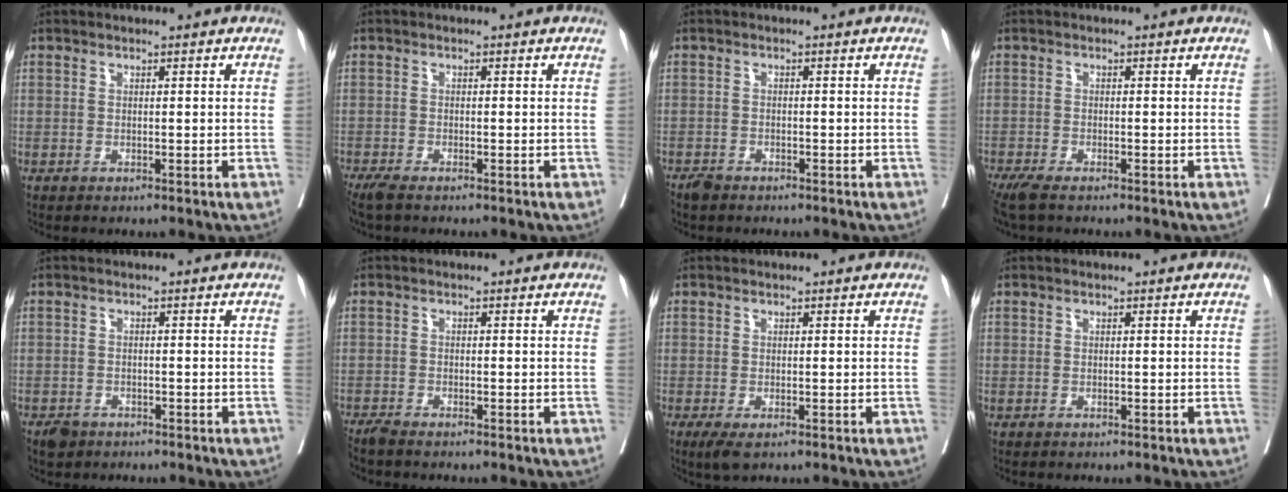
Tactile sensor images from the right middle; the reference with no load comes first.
{"total": 2.8, "force": [-2.3, 0.4, 1.4], "torque": [-0.027, -0.009, -0.043]}
{"total": 1.3, "force": [-1.2, 0.6, 0.2], "torque": [-0.007, 0.000, -0.021]}
{"total": 3.6, "force": [-2.9, 0.5, 2.0], "torque": [-0.038, -0.012, -0.053]}
{"total": 2.1, "force": [-1.5, 1.5, 0.3], "torque": [-0.009, 0.004, -0.023]}
{"total": 1.7, "force": [-1.6, 0.0, 0.4], "torque": [-0.008, -0.004, -0.032]}
{"total": 2.3, "force": [-1.3, 0.7, 1.7], "torque": [-0.026, -0.006, -0.017]}
{"total": 0.0}